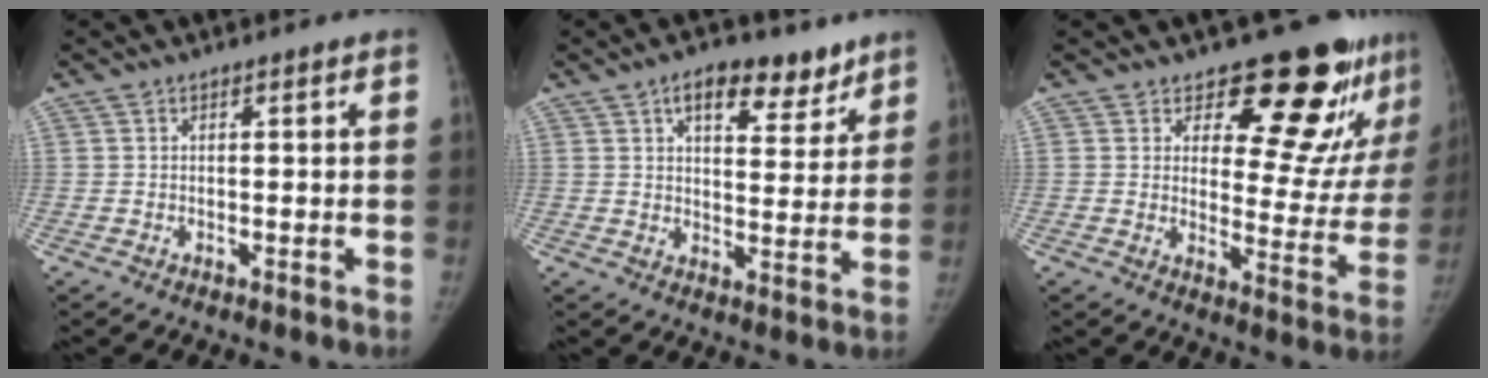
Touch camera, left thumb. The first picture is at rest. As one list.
[{"total": 10.7, "force": [6.6, 5.5, 6.3], "torque": [-0.055, -0.030, 0.097]}, {"total": 17.2, "force": [13.0, 7.3, 8.6], "torque": [-0.048, -0.103, 0.158]}]